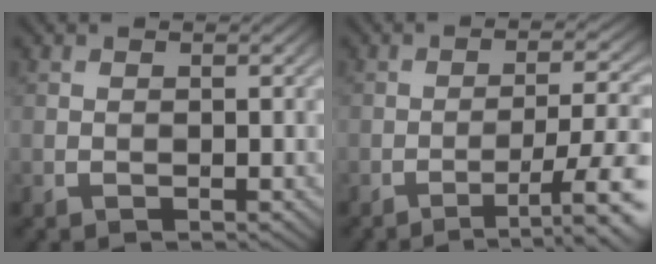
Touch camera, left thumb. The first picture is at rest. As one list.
[{"total": 7.8, "force": [-3.6, 1.5, 6.8], "torque": [-0.108, 0.001, -0.050]}]